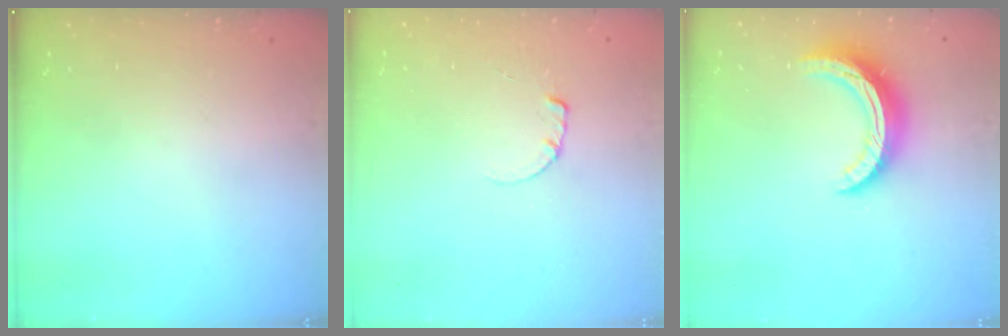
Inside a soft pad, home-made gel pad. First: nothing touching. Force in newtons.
{"total": 0.6, "press": 0.6, "slide": 0.1}
{"total": 11.8, "press": 11.8, "slide": 0.9}